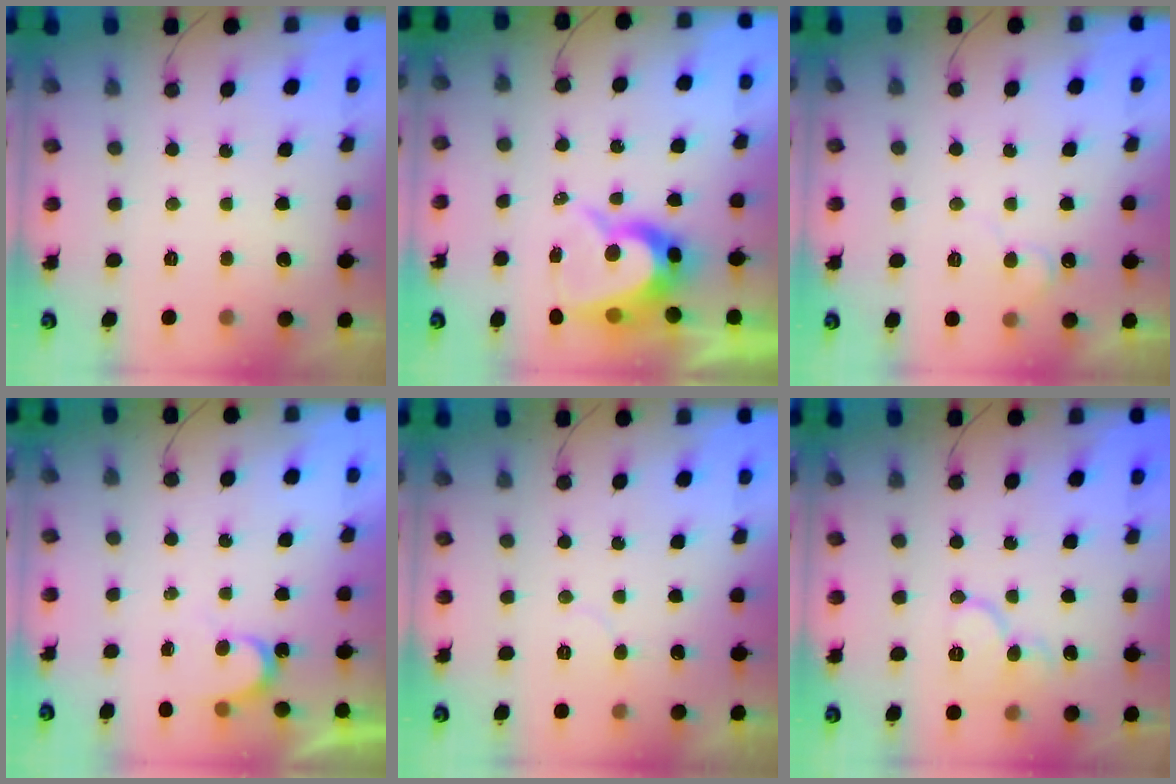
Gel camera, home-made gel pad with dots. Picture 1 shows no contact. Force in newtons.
{"total": 9.6, "press": 9.6, "slide": 0.7}
{"total": 5.1, "press": 5.0, "slide": 0.5}
{"total": 3.7, "press": 3.7, "slide": 0.4}
{"total": 4.4, "press": 4.4, "slide": 0.4}
{"total": 10.0, "press": 9.9, "slide": 1.2}